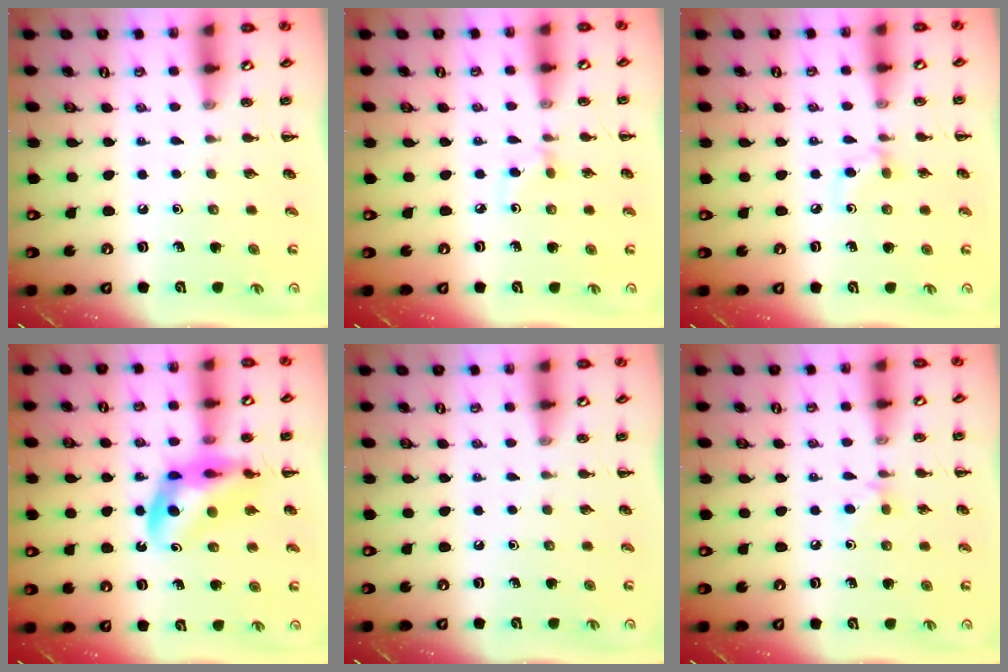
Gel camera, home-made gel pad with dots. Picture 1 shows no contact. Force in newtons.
{"total": 2.7, "press": 2.5, "slide": 1.0}
{"total": 5.2, "press": 4.8, "slide": 2.1}
{"total": 12.3, "press": 11.9, "slide": 3.3}
{"total": 0.0}
{"total": 4.0, "press": 3.7, "slide": 1.5}